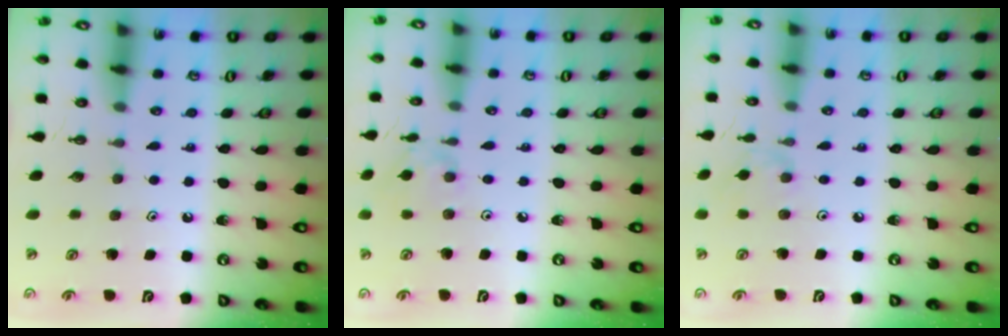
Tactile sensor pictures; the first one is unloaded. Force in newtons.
{"total": 4.7, "press": 4.7, "slide": 0.3}
{"total": 1.3, "press": 1.3, "slide": 0.4}